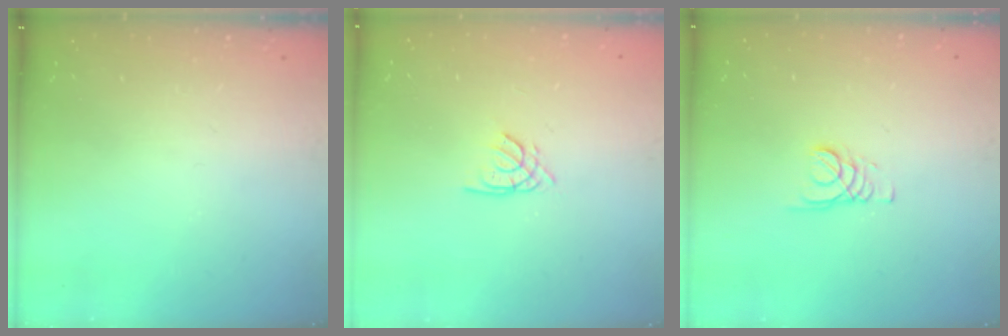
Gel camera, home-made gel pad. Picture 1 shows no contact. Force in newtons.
{"total": 1.6, "press": 1.6, "slide": 0.2}
{"total": 1.8, "press": 1.8, "slide": 0.2}